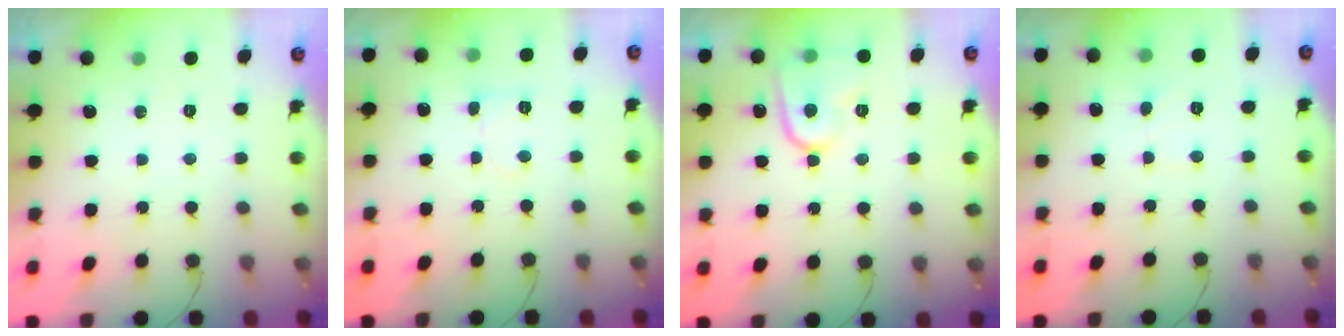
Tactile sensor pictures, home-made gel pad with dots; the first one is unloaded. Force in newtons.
{"total": 4.2, "press": 4.1, "slide": 0.5}
{"total": 10.3, "press": 10.3, "slide": 0.8}
{"total": 1.9, "press": 1.9, "slide": 0.2}